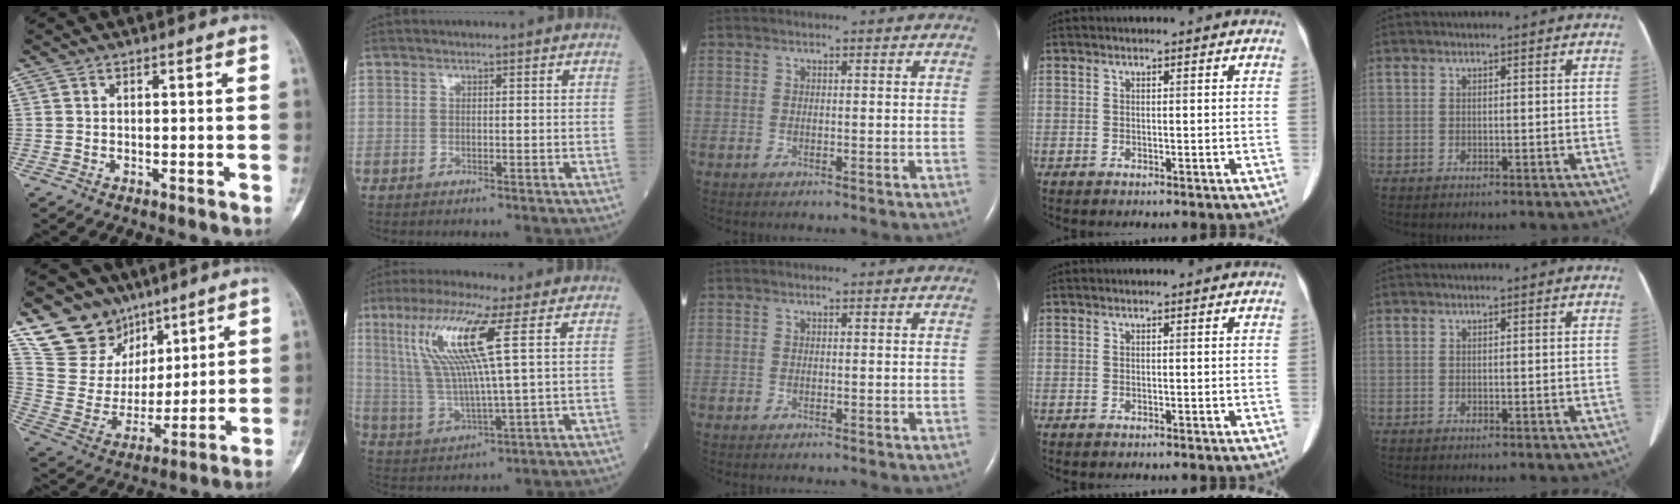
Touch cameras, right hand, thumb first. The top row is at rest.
{"thumb": {"total": 15.3, "force": [10.7, 10.6, 2.9], "torque": [-0.016, -0.054, 0.214]}, "index": {"total": 12.7, "force": [4.6, -0.4, 11.8], "torque": [-0.260, 0.004, 0.089]}}